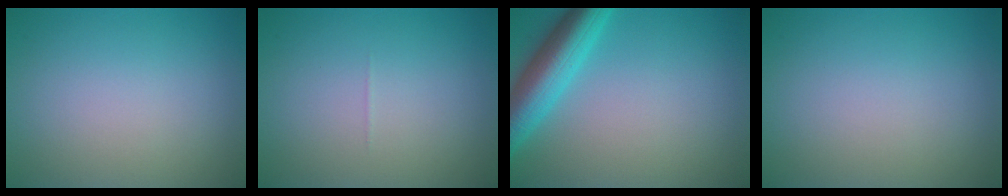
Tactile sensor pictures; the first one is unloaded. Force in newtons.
{"total": 0.0}
{"total": 6.2, "press": 6.2, "slide": 0.3}
{"total": 0.0}